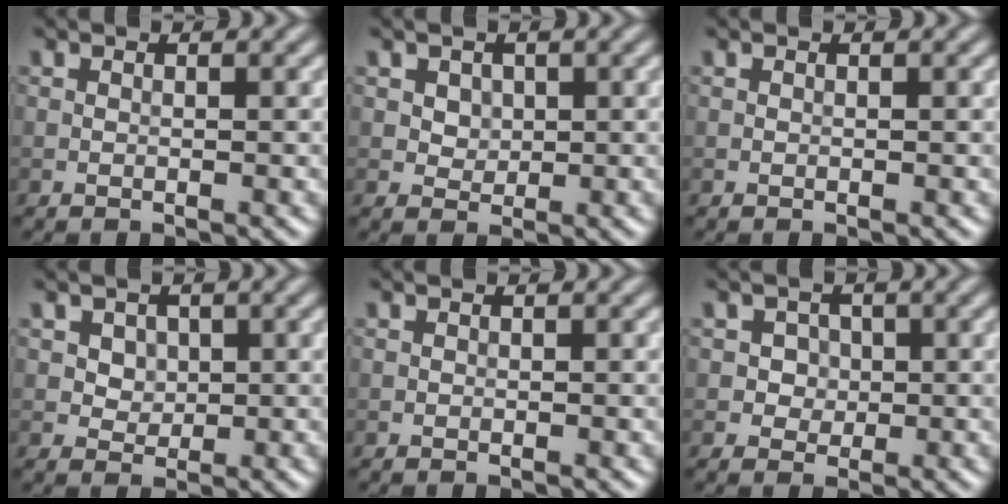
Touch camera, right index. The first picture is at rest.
{"total": 2.1, "force": [0.9, 1.6, 0.9], "torque": [-0.025, 0.000, 0.028]}
{"total": 0.0}
{"total": 2.4, "force": [1.0, 1.9, 1.1], "torque": [-0.028, -0.004, 0.030]}
{"total": 0.0}
{"total": 2.0, "force": [0.3, 1.8, 0.7], "torque": [0.003, 0.000, 0.007]}